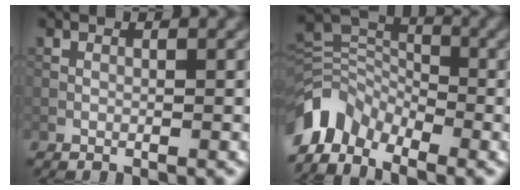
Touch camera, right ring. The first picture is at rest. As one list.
[{"total": 6.3, "force": [-4.6, 3.4, 2.7], "torque": [-0.048, -0.004, -0.103]}]